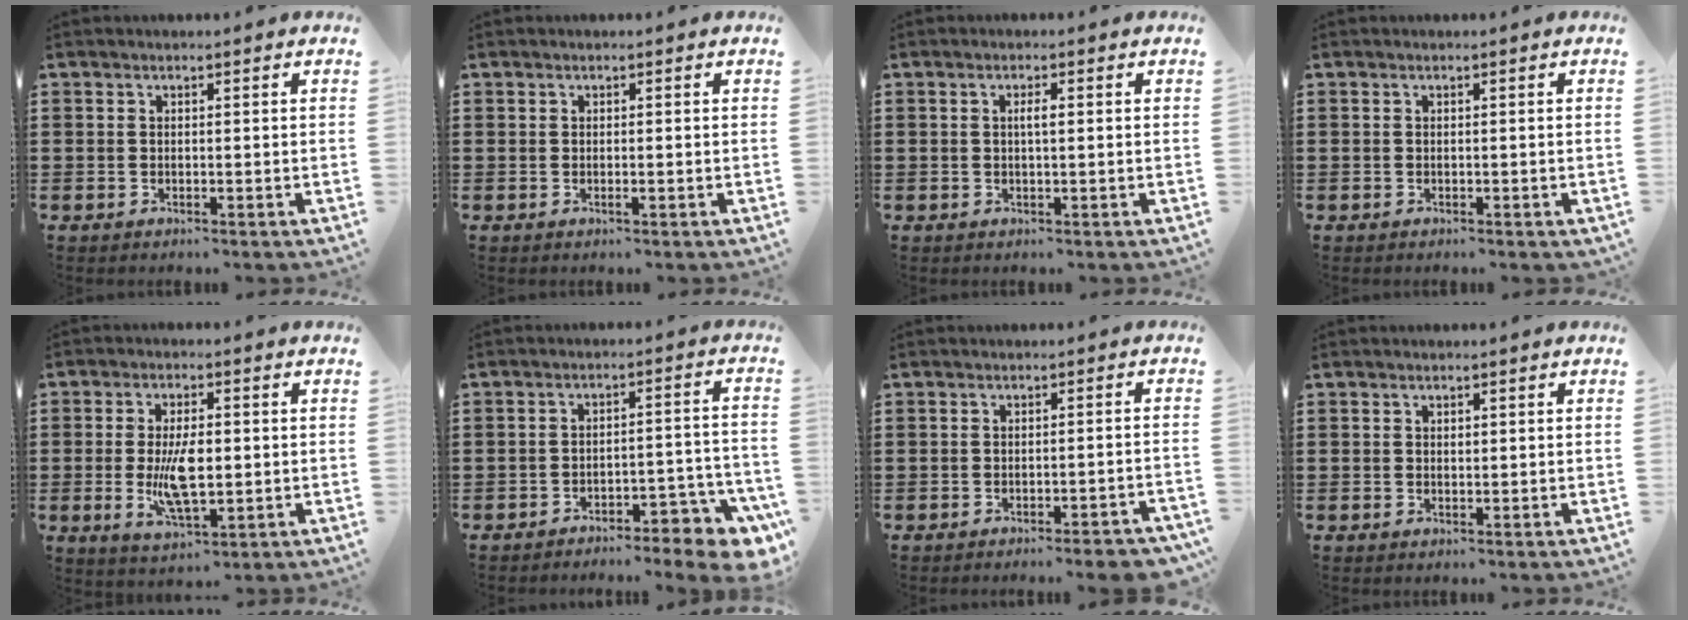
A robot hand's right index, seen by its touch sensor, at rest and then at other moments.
{"total": 0.5, "force": [-0.1, 0.0, 0.5], "torque": [-0.008, -0.003, -0.002]}
{"total": 1.5, "force": [0.2, 0.3, 1.5], "torque": [-0.028, 0.002, 0.001]}
{"total": 0.0}
{"total": 8.2, "force": [-0.5, 3.2, 7.5], "torque": [-0.152, -0.008, -0.015]}
{"total": 5.4, "force": [-4.7, 1.0, 2.3], "torque": [-0.036, 0.005, -0.090]}
{"total": 2.8, "force": [-2.4, -0.1, 1.5], "torque": [-0.025, -0.004, -0.045]}
{"total": 0.6, "force": [0.2, 0.4, 0.4], "torque": [-0.009, 0.002, 0.004]}